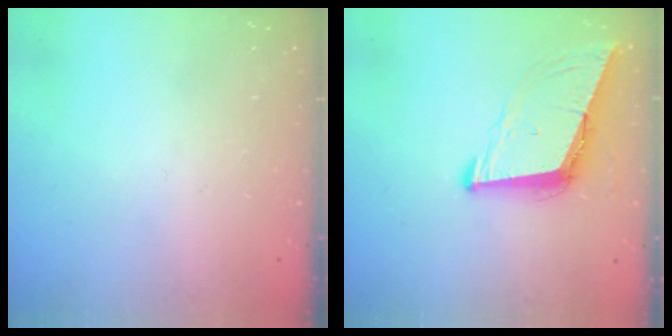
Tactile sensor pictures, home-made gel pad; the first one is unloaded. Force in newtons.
{"total": 8.6, "press": 7.7, "slide": 3.8}